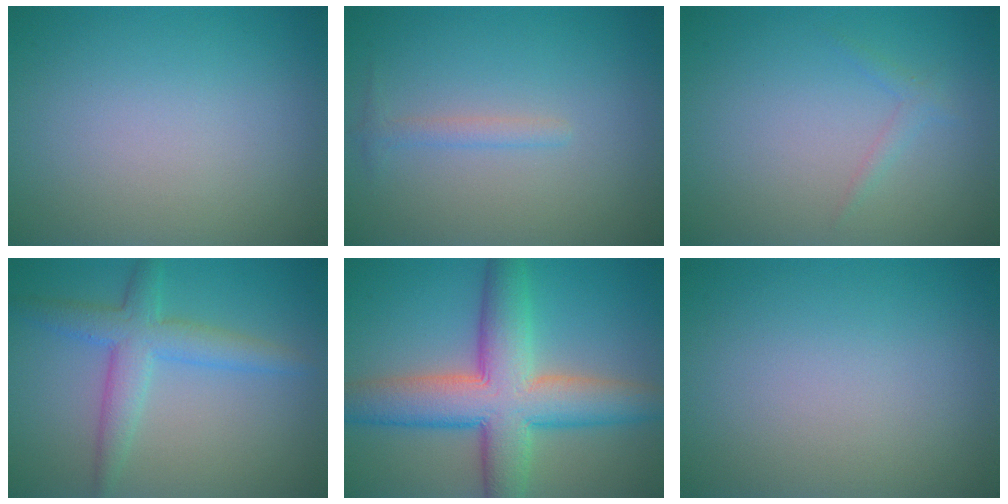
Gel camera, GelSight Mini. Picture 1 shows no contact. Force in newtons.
{"total": 1.1, "press": 1.1, "slide": 0.0}
{"total": 0.9, "press": 0.9, "slide": 0.0}
{"total": 4.0, "press": 4.0, "slide": 0.2}
{"total": 9.5, "press": 9.5, "slide": 0.6}
{"total": 0.0}